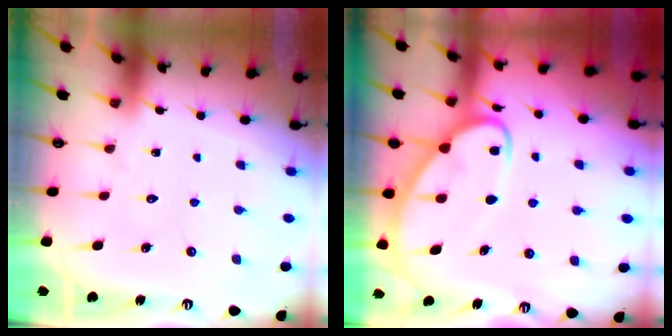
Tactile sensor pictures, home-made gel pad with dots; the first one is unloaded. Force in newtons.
{"total": 8.9, "press": 8.9, "slide": 1.0}